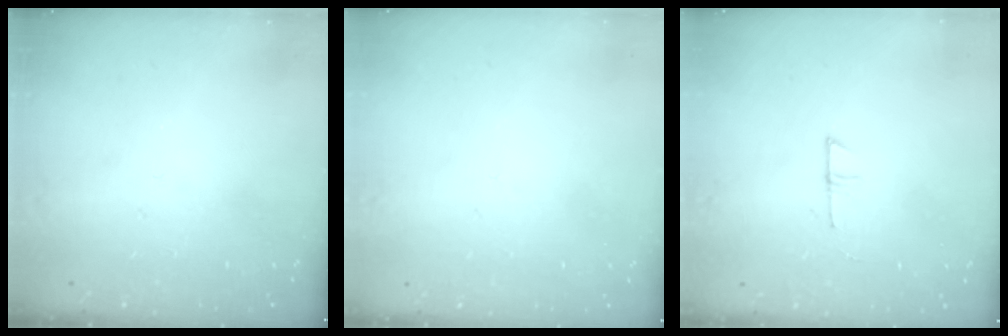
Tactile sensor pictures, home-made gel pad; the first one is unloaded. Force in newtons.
{"total": 2.6, "press": 2.6, "slide": 0.2}
{"total": 4.7, "press": 4.7, "slide": 0.3}